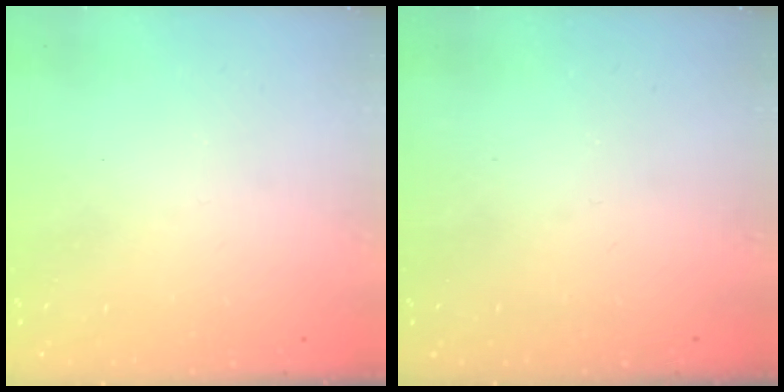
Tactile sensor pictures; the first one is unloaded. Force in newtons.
{"total": 0.0}